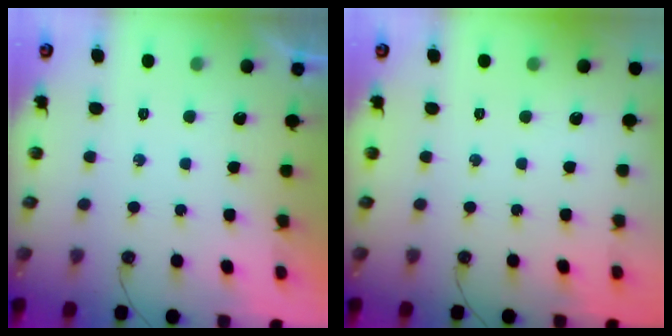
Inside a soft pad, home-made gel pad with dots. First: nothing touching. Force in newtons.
{"total": 0.0}